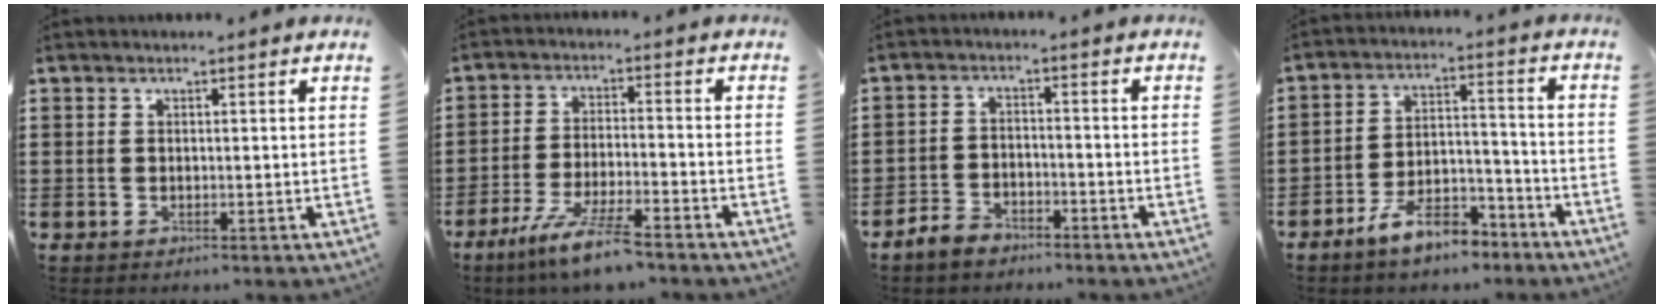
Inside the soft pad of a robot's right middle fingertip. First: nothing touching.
{"total": 7.5, "force": [-6.0, 0.3, 4.5], "torque": [-0.095, -0.013, -0.113]}
{"total": 3.4, "force": [-3.1, 1.2, 0.9], "torque": [-0.032, 0.005, -0.067]}
{"total": 8.2, "force": [-6.6, 2.7, 4.1], "torque": [-0.078, 0.016, -0.125]}